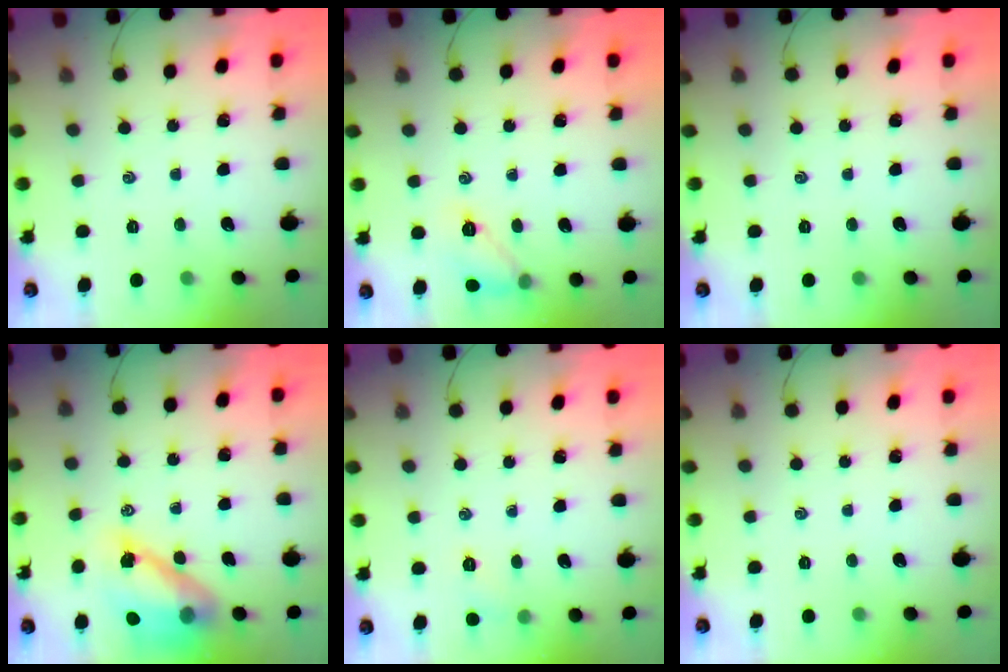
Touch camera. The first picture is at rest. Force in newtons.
{"total": 9.7, "press": 9.7, "slide": 0.7}
{"total": 0.0}
{"total": 12.5, "press": 12.1, "slide": 3.2}
{"total": 4.7, "press": 4.5, "slide": 1.1}
{"total": 0.0}